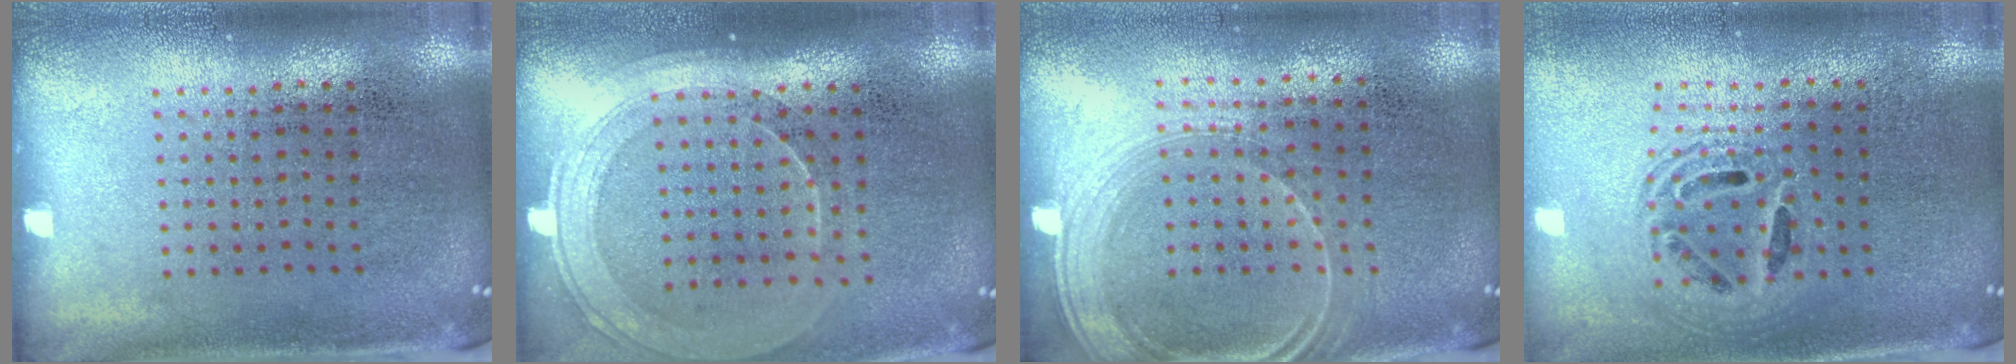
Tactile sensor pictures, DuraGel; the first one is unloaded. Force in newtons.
{"total": 1.8, "press": 1.6, "slide": 0.8}
{"total": 1.7, "press": 1.5, "slide": 0.9}
{"total": 1.7, "press": 1.5, "slide": 1.0}